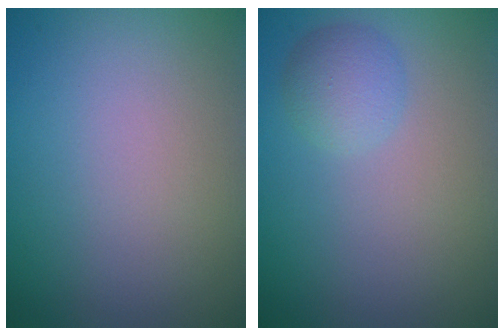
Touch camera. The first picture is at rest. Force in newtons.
{"total": 2.2, "press": 2.2, "slide": 0.1}